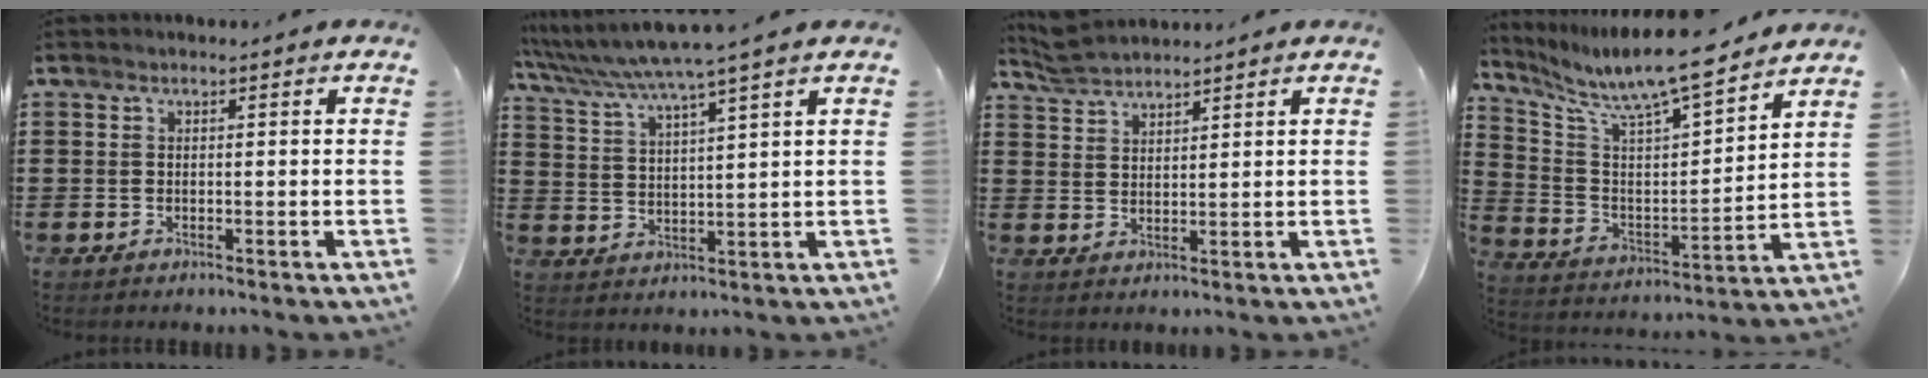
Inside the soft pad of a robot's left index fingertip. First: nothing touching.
{"total": 5.9, "force": [5.0, -1.1, 2.9], "torque": [-0.074, -0.032, 0.082]}
{"total": 4.0, "force": [3.9, 0.6, 0.8], "torque": [-0.027, -0.005, 0.074]}
{"total": 8.6, "force": [8.0, 0.1, 3.2], "torque": [-0.100, -0.062, 0.131]}